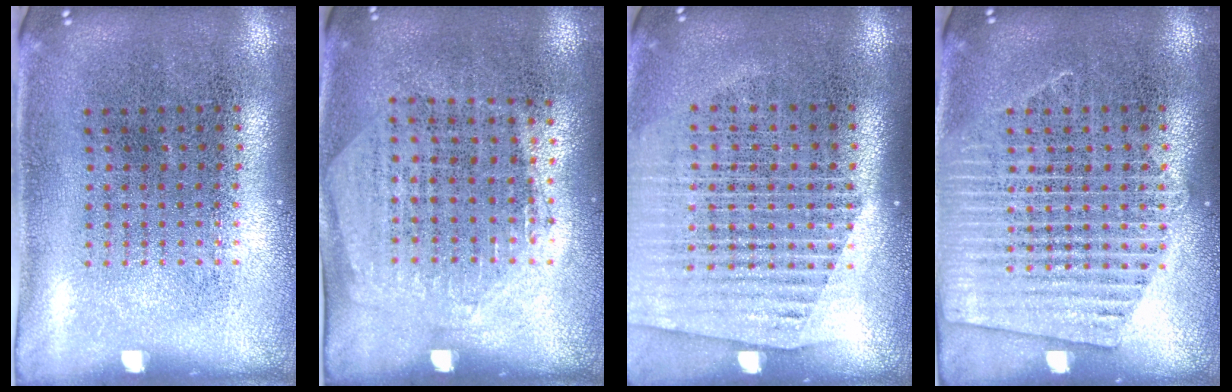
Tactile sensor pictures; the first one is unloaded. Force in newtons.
{"total": 1.3, "press": 1.2, "slide": 0.6}
{"total": 1.5, "press": 1.4, "slide": 0.5}
{"total": 2.6, "press": 2.6, "slide": 0.3}